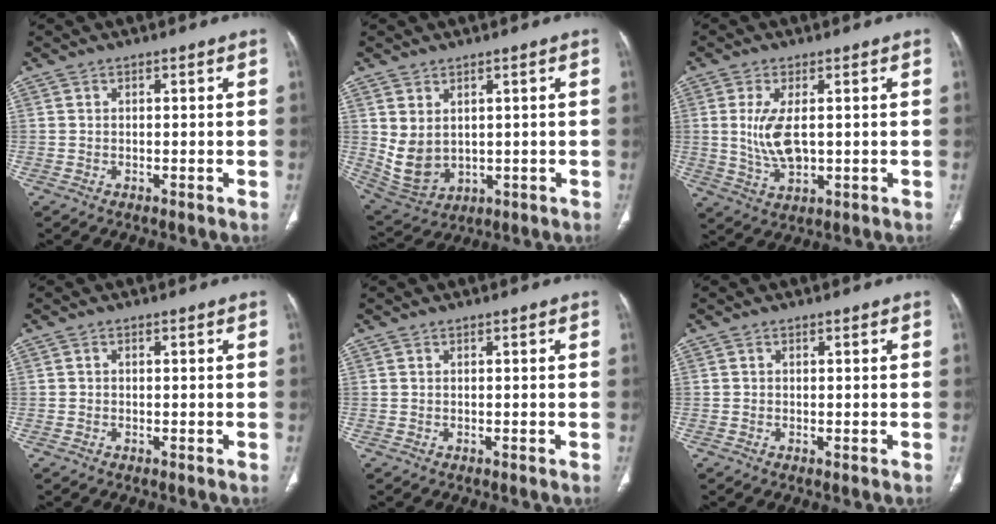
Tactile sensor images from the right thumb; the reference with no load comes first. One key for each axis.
{"total": 7.9, "fx": 1.4, "fy": 5.8, "fz": 5.2, "tx": -0.094, "ty": -0.010, "tz": 0.056}
{"total": 7.6, "fx": 0.6, "fy": 3.5, "fz": 6.7, "tx": -0.141, "ty": -0.011, "tz": 0.021}
{"total": 0.0}
{"total": 0.0}
{"total": 0.0}